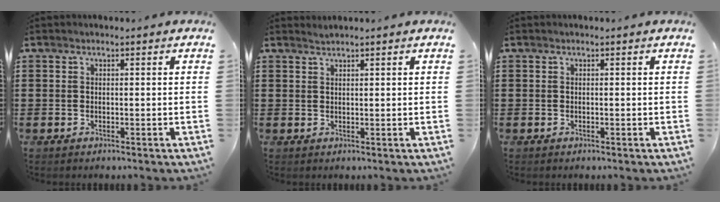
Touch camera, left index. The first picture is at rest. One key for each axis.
{"total": 0.8, "fx": 0.8, "fy": -0.2, "fz": 0.0, "tx": 0.000, "ty": -0.001, "tz": 0.016}
{"total": 0.0}